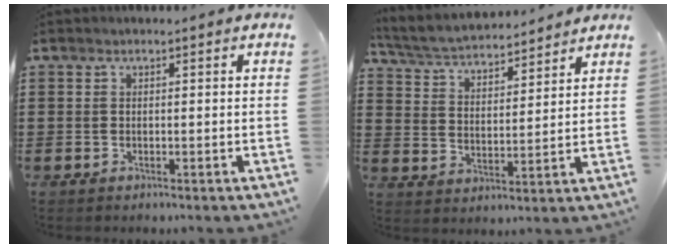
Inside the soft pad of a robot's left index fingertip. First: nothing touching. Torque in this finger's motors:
{"motor_torque": [0.71, -0.55, 0.38, 0.10]}